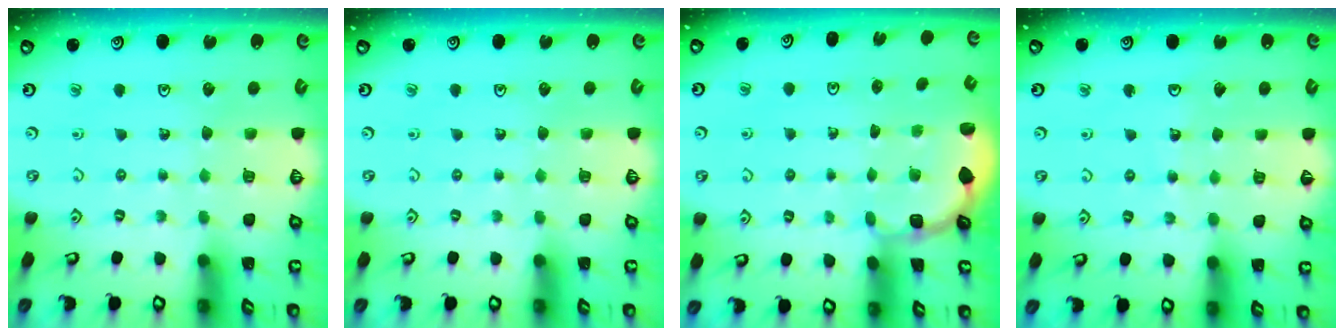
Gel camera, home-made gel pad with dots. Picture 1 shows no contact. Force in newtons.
{"total": 0.0}
{"total": 1.9, "press": 1.8, "slide": 0.7}
{"total": 3.4, "press": 3.4, "slide": 0.3}